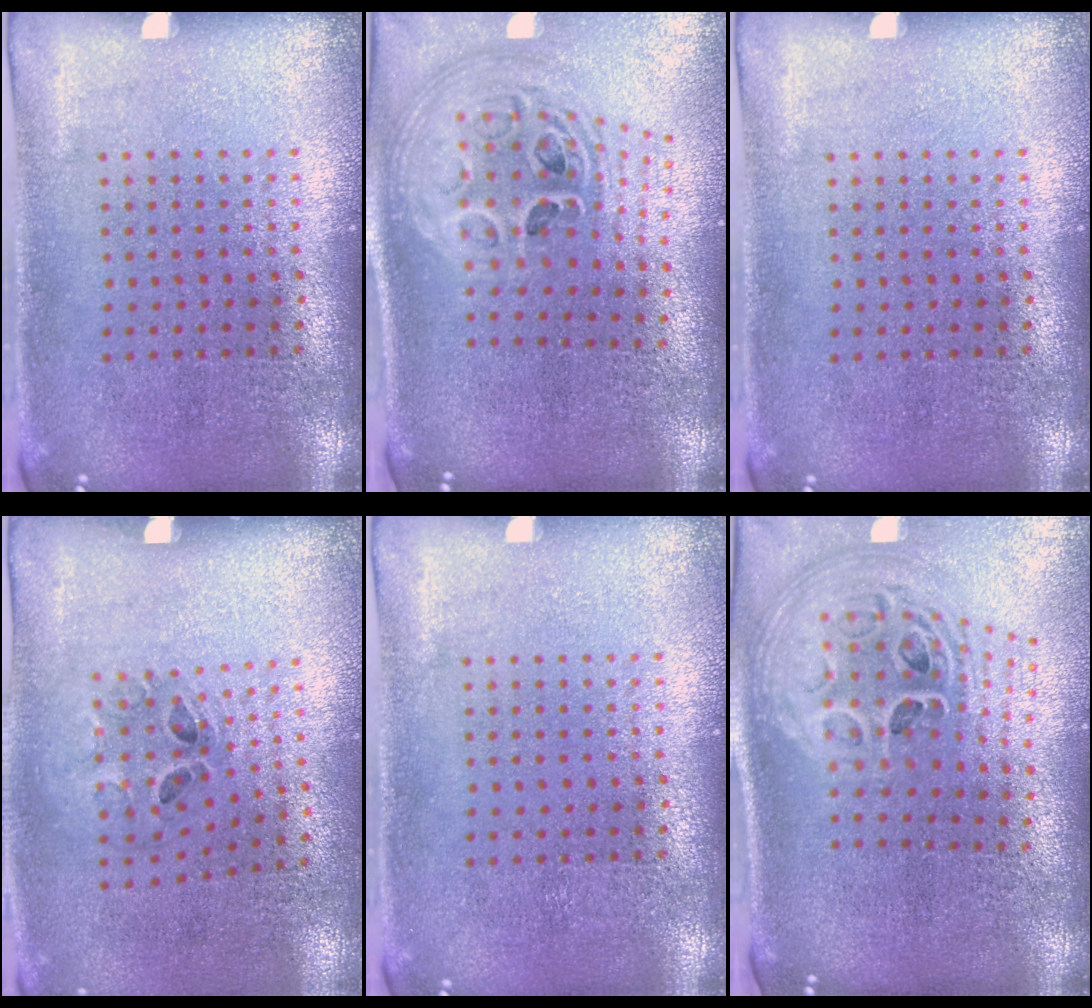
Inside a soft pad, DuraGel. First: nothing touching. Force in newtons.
{"total": 2.8, "press": 2.0, "slide": 1.9}
{"total": 0.0}
{"total": 1.3, "press": 0.7, "slide": 1.1}
{"total": 0.0}
{"total": 2.8, "press": 2.0, "slide": 2.0}